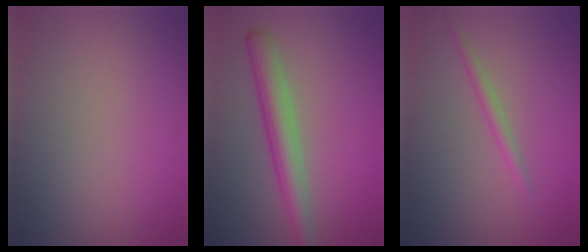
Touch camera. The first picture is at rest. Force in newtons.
{"total": 4.1, "press": 4.1, "slide": 0.1}
{"total": 1.4, "press": 1.4, "slide": 0.1}